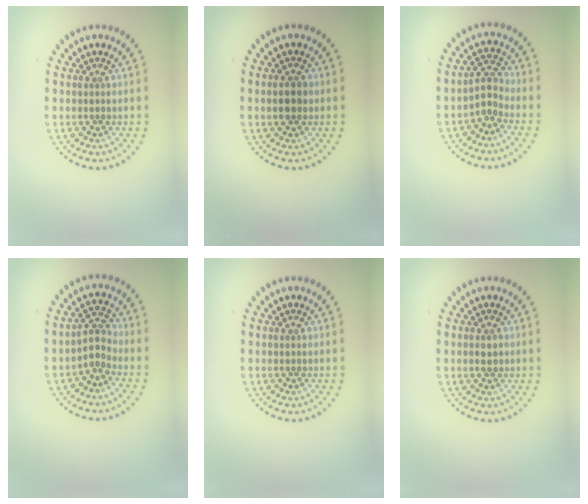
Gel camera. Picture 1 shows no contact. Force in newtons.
{"total": 1.8, "press": 1.8, "slide": 0.1}
{"total": 2.1, "press": 1.6, "slide": 1.4}
{"total": 2.0, "press": 1.5, "slide": 1.4}
{"total": 0.0}
{"total": 1.0, "press": 1.0, "slide": 0.2}